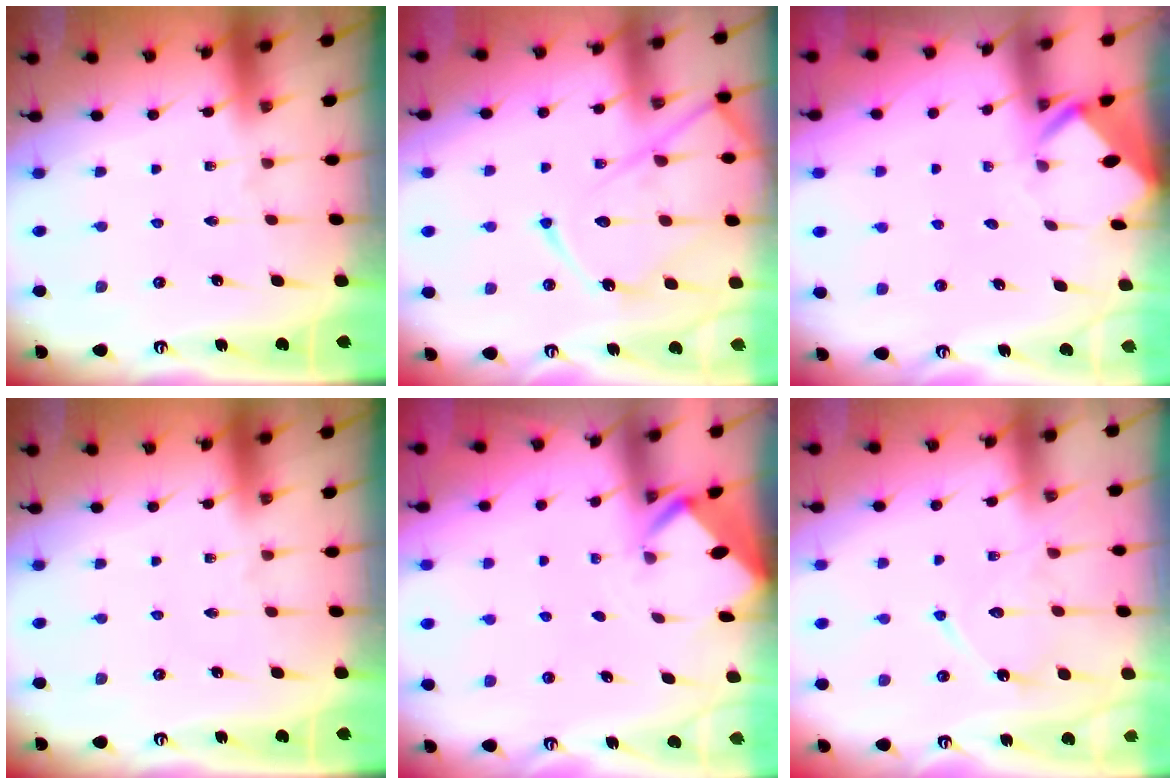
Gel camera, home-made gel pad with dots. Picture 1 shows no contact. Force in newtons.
{"total": 17.5, "press": 17.4, "slide": 1.6}
{"total": 2.9, "press": 2.9, "slide": 0.1}
{"total": 0.0}
{"total": 2.2, "press": 2.2, "slide": 0.1}
{"total": 12.1, "press": 12.1, "slide": 0.8}